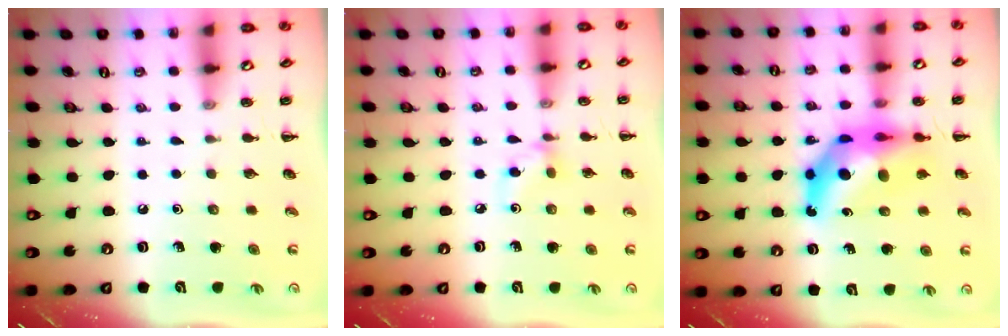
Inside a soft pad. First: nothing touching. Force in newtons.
{"total": 4.6, "press": 4.4, "slide": 1.3}
{"total": 13.1, "press": 12.5, "slide": 4.0}